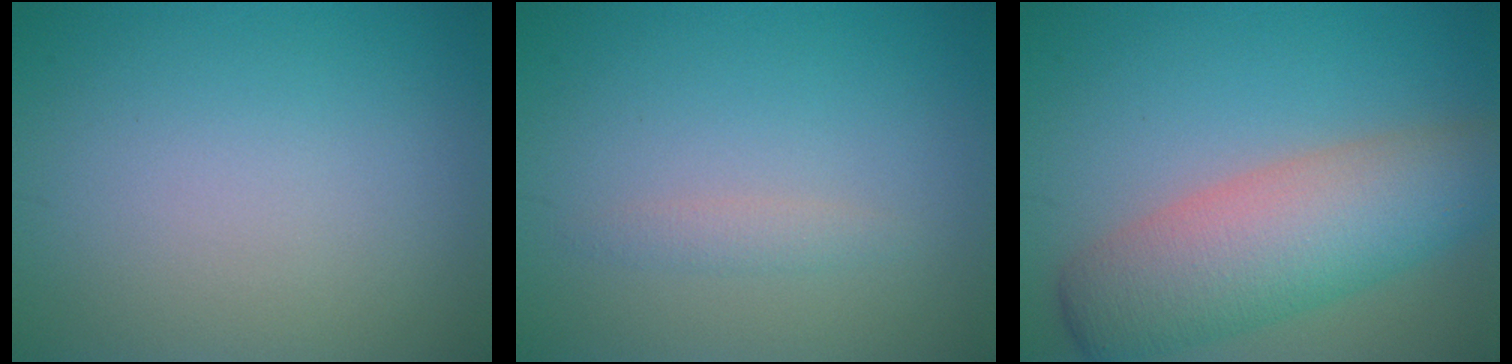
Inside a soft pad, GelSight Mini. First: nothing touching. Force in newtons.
{"total": 1.1, "press": 1.1, "slide": 0.1}
{"total": 8.1, "press": 8.1, "slide": 0.2}